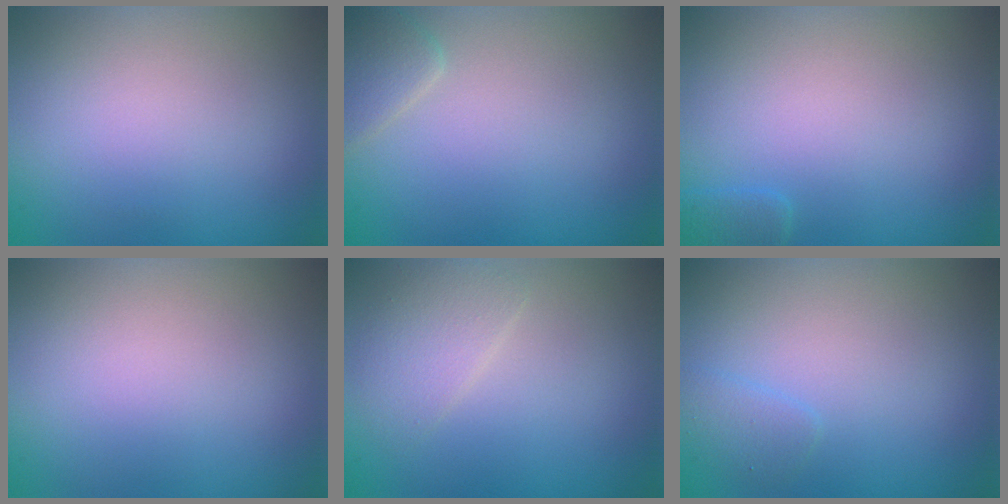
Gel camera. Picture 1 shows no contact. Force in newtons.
{"total": 1.9, "press": 1.9, "slide": 0.1}
{"total": 1.2, "press": 1.2, "slide": 0.1}
{"total": 0.0}
{"total": 2.2, "press": 2.2, "slide": 0.1}
{"total": 1.1, "press": 1.1, "slide": 0.1}